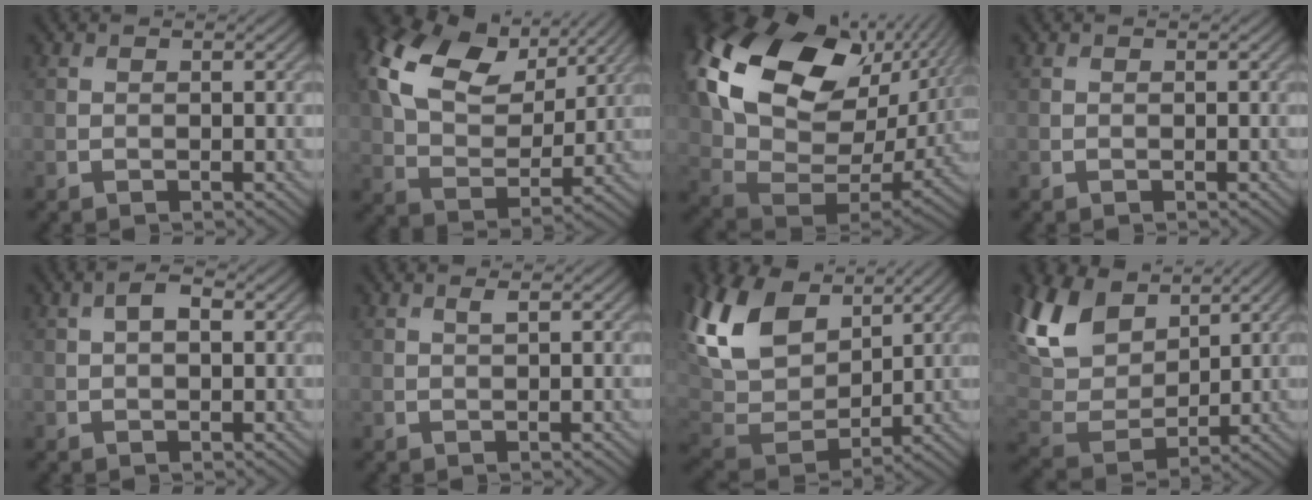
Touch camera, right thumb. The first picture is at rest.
{"total": 14.4, "force": [6.5, 8.7, 9.5], "torque": [-0.220, 0.020, 0.115]}
{"total": 20.6, "force": [7.9, 13.0, 13.8], "torque": [-0.305, 0.000, 0.162]}
{"total": 0.0}
{"total": 3.0, "force": [0.8, 1.4, 2.5], "torque": [-0.043, 0.005, 0.012]}
{"total": 0.8, "force": [0.5, 0.1, 0.7], "torque": [-0.014, 0.002, 0.010]}
{"total": 15.4, "force": [7.2, 9.6, 9.7], "torque": [-0.262, 0.035, 0.138]}
{"total": 13.2, "force": [7.4, 7.5, 8.0], "torque": [-0.223, 0.034, 0.137]}